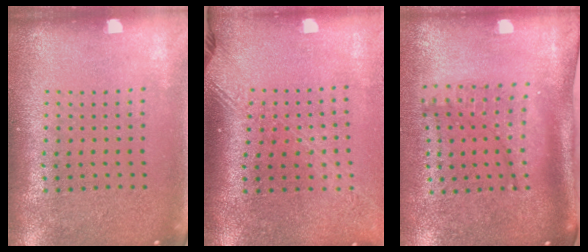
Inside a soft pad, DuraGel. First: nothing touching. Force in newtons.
{"total": 2.1, "press": 1.6, "slide": 1.4}
{"total": 1.6, "press": 1.3, "slide": 0.9}